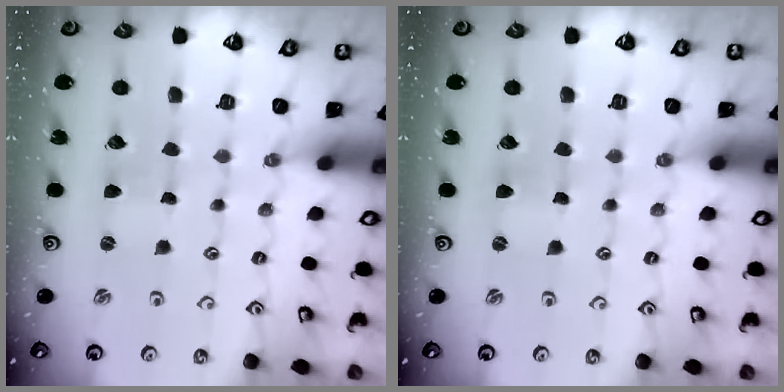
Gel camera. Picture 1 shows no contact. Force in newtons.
{"total": 0.0}